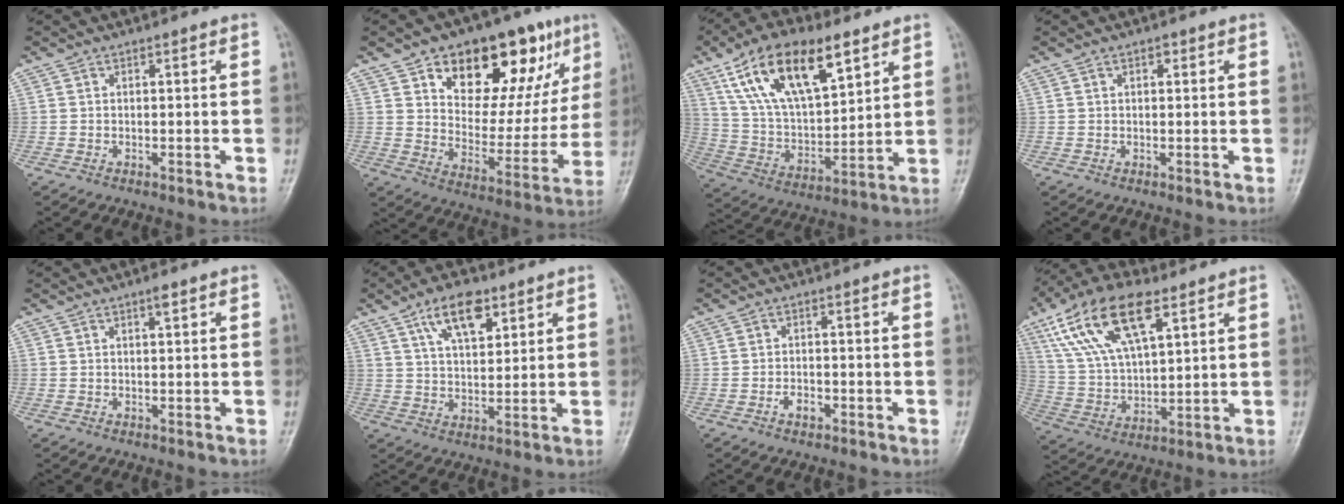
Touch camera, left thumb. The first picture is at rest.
{"total": 22.9, "force": [11.6, 12.0, 15.6], "torque": [-0.165, -0.029, 0.179]}
{"total": 20.2, "force": [10.8, 9.0, 14.6], "torque": [-0.234, -0.028, 0.202]}
{"total": 1.2, "force": [0.5, 0.7, 0.8], "torque": [-0.009, 0.001, 0.006]}
{"total": 1.4, "force": [0.8, 0.3, 1.1], "torque": [-0.016, -0.001, 0.012]}
{"total": 9.5, "force": [5.1, 4.4, 6.6], "torque": [-0.098, -0.021, 0.093]}
{"total": 2.4, "force": [-1.2, 1.5, 1.4], "torque": [-0.020, 0.010, -0.020]}
{"total": 17.7, "force": [8.9, 7.7, 13.2], "torque": [-0.240, -0.013, 0.168]}